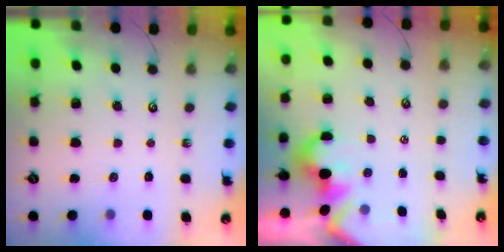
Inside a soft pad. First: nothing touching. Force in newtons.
{"total": 1.7, "press": 1.4, "slide": 0.9}